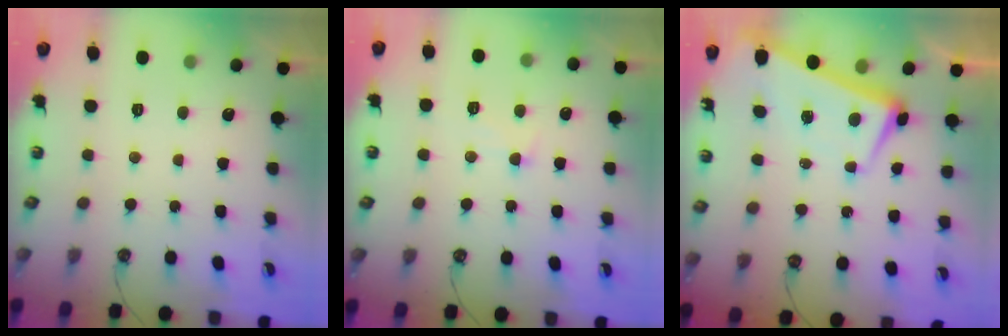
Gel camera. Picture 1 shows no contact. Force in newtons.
{"total": 2.6, "press": 2.5, "slide": 0.6}
{"total": 2.1, "press": 2.0, "slide": 0.7}